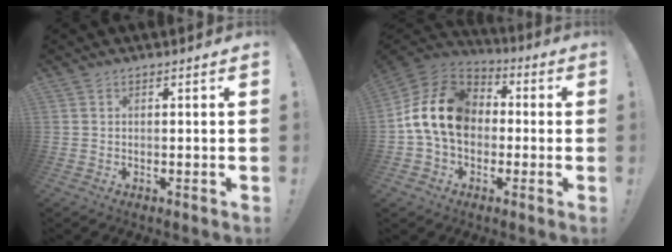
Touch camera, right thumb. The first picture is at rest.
{"total": 17.6, "force": [1.2, 12.9, 11.9], "torque": [-0.213, 0.017, 0.028]}